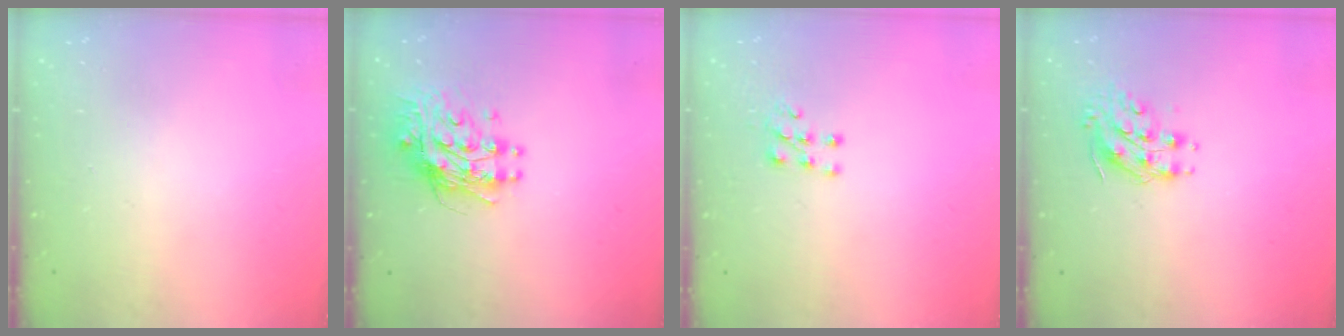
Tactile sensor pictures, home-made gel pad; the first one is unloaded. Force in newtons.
{"total": 10.1, "press": 10.1, "slide": 0.8}
{"total": 6.0, "press": 6.0, "slide": 0.5}
{"total": 8.9, "press": 8.9, "slide": 0.7}